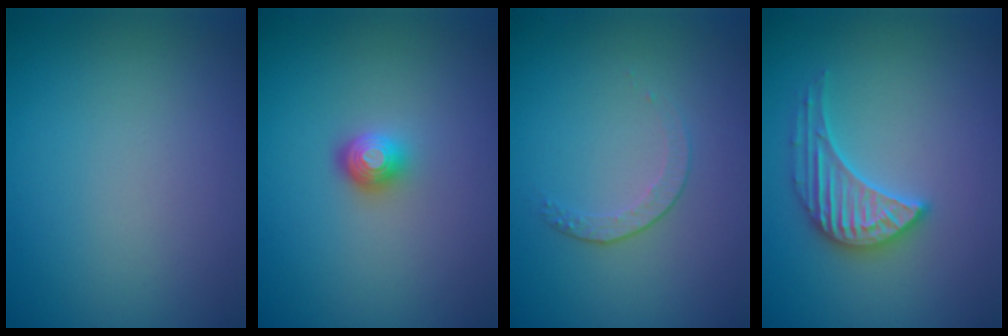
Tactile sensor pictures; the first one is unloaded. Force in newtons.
{"total": 1.9, "press": 1.4, "slide": 1.2}
{"total": 1.5, "press": 0.9, "slide": 1.2}
{"total": 3.9, "press": 3.9, "slide": 0.5}